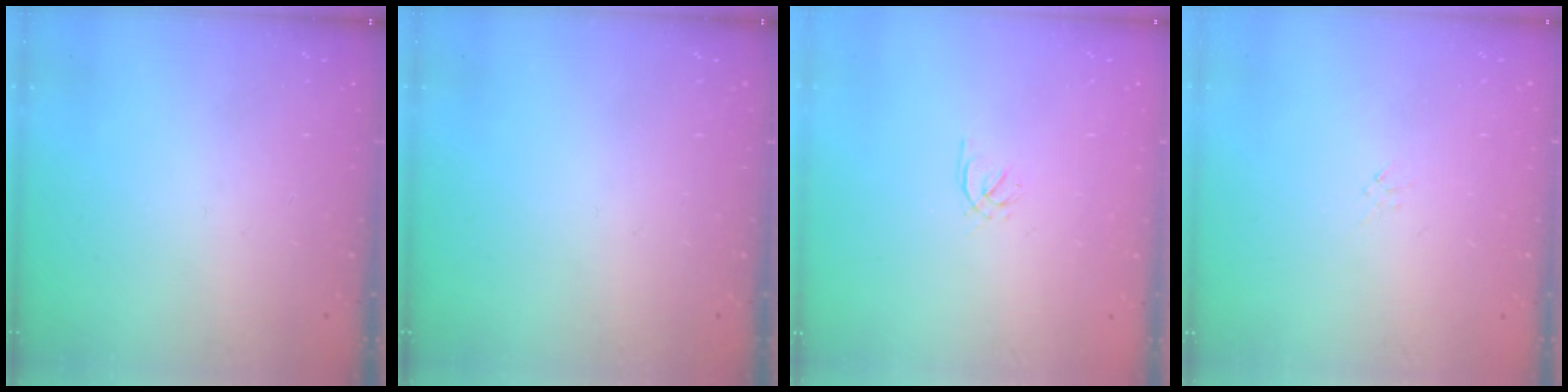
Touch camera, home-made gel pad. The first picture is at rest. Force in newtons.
{"total": 0.0}
{"total": 0.5, "press": 0.3, "slide": 0.4}
{"total": 0.0}